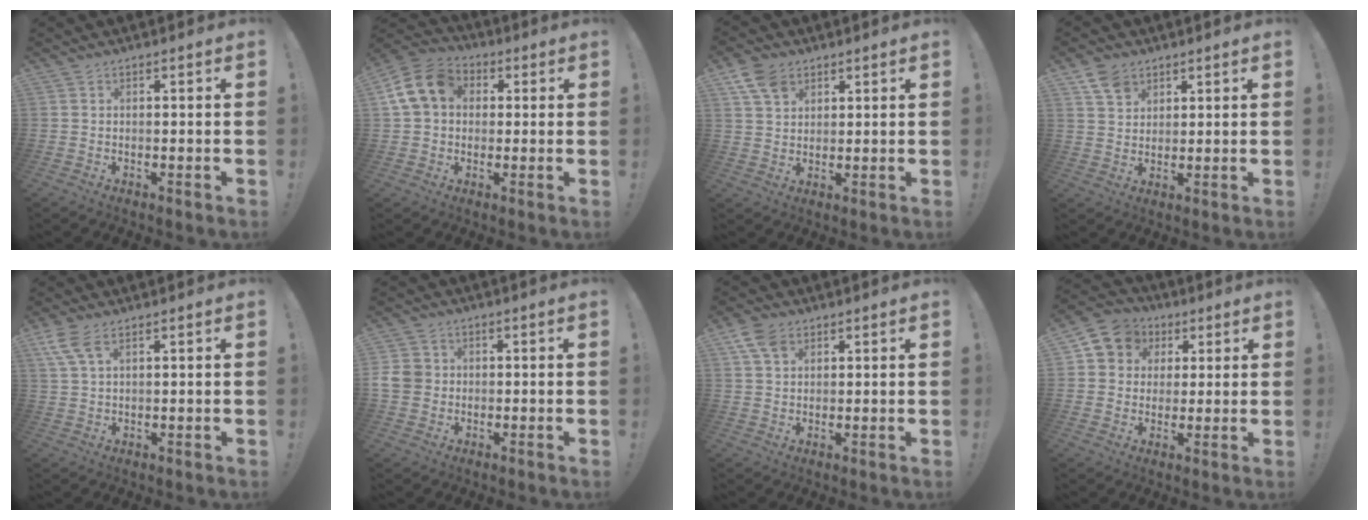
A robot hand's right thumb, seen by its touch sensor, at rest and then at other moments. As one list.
[{"total": 13.5, "force": [3.1, 10.8, 7.6], "torque": [-0.121, 0.008, 0.068]}, {"total": 7.7, "force": [4.4, 5.2, 3.7], "torque": [-0.065, -0.009, 0.088]}, {"total": 6.3, "force": [4.1, 4.4, 2.0], "torque": [-0.030, -0.018, 0.079]}, {"total": 6.4, "force": [3.5, 2.4, 4.7], "torque": [-0.107, -0.005, 0.066]}, {"total": 7.1, "force": [-0.3, 6.3, 3.2], "torque": [-0.084, 0.010, -0.003]}, {"total": 6.5, "force": [3.2, 4.4, 3.6], "torque": [-0.073, 0.000, 0.066]}, {"total": 8.6, "force": [2.7, 7.8, 2.4], "torque": [-0.037, -0.008, 0.057]}]